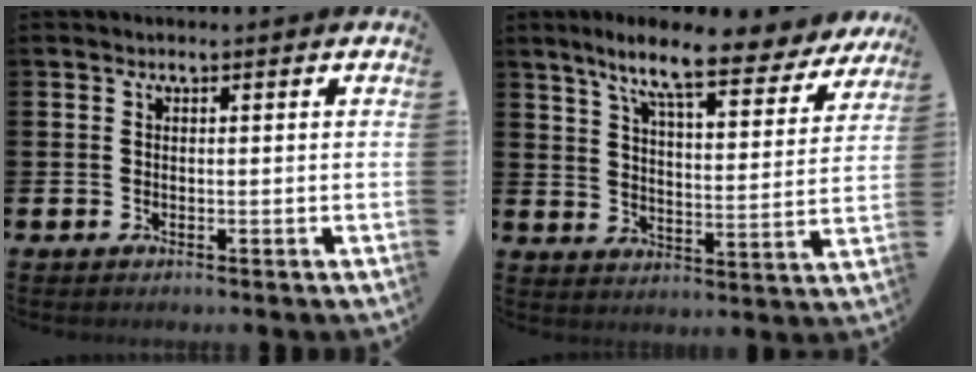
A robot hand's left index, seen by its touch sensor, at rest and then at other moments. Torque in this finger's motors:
{"motor_torque": [1.21, -0.93, 1.05, 0.21]}